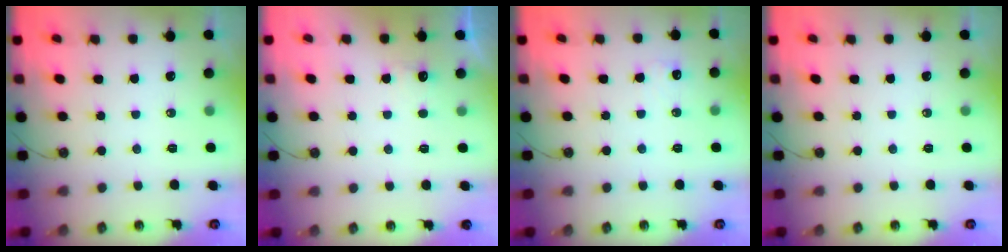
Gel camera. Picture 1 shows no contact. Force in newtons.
{"total": 3.2, "press": 3.1, "slide": 0.7}
{"total": 6.6, "press": 6.5, "slide": 1.4}
{"total": 0.0}